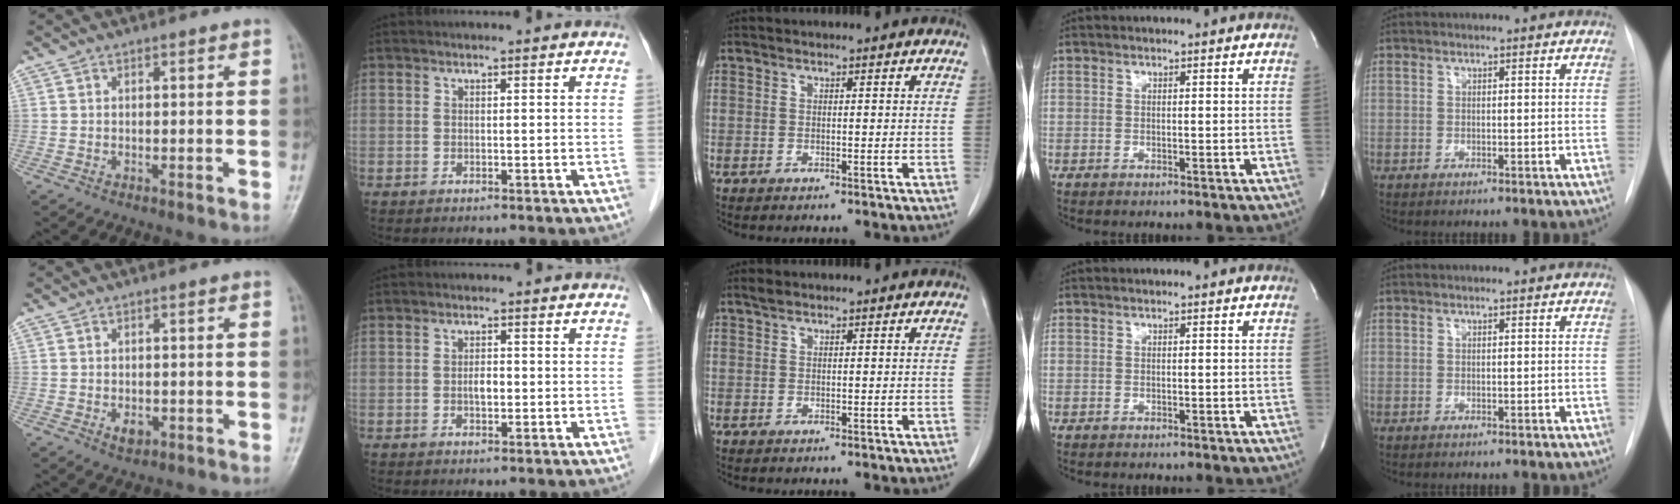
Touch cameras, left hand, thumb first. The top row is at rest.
{"thumb": {"total": 2.9, "force": [-1.2, 1.8, 2.0], "torque": [-0.023, 0.007, -0.016]}, "index": {"total": 1.7, "force": [-0.3, 0.9, 1.4], "torque": [-0.024, 0.002, -0.003]}, "middle": {"total": 0.8, "force": [0.7, 0.3, 0.3], "torque": [-0.009, 0.008, 0.014]}}